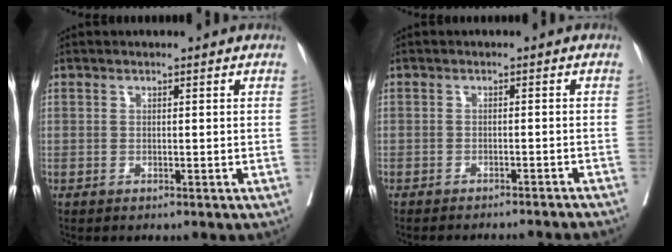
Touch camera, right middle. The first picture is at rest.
{"total": 10.3, "force": [-9.8, 0.6, 3.1], "torque": [-0.025, -0.005, -0.107]}